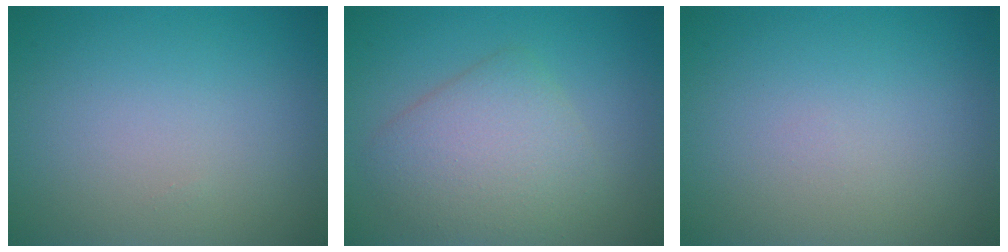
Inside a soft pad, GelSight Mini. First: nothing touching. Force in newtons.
{"total": 4.5, "press": 4.5, "slide": 0.2}
{"total": 0.0}